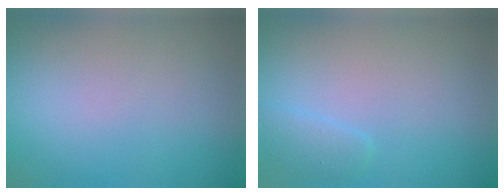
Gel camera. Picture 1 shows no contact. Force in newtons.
{"total": 1.3, "press": 1.3, "slide": 0.2}